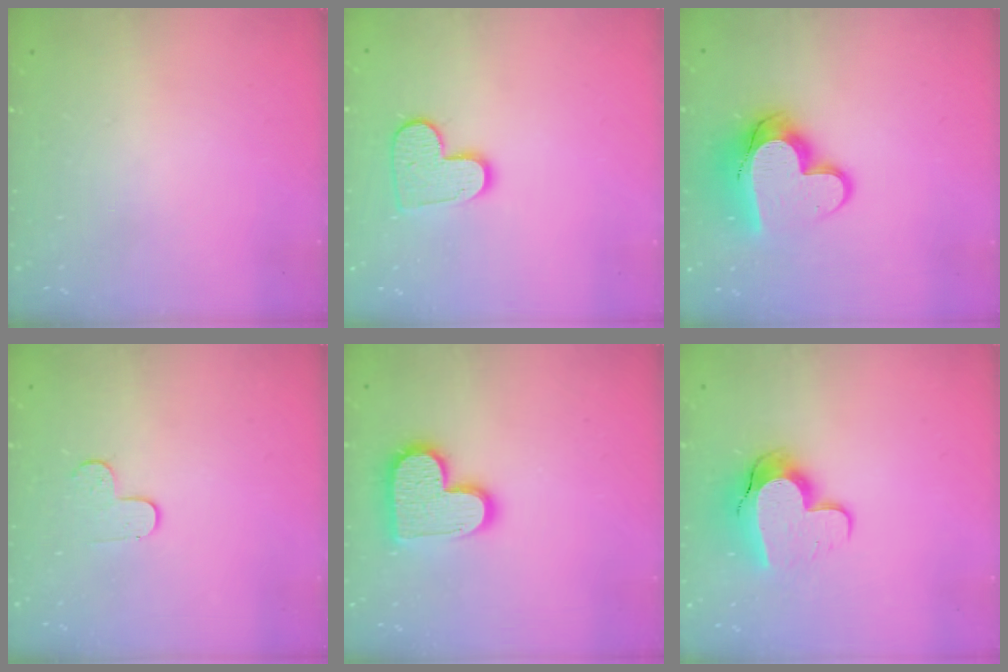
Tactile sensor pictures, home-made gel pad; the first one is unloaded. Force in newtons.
{"total": 9.7, "press": 9.7, "slide": 0.5}
{"total": 14.5, "press": 14.5, "slide": 1.2}
{"total": 3.7, "press": 3.6, "slide": 0.4}
{"total": 13.8, "press": 13.8, "slide": 0.6}
{"total": 11.8, "press": 11.7, "slide": 1.0}